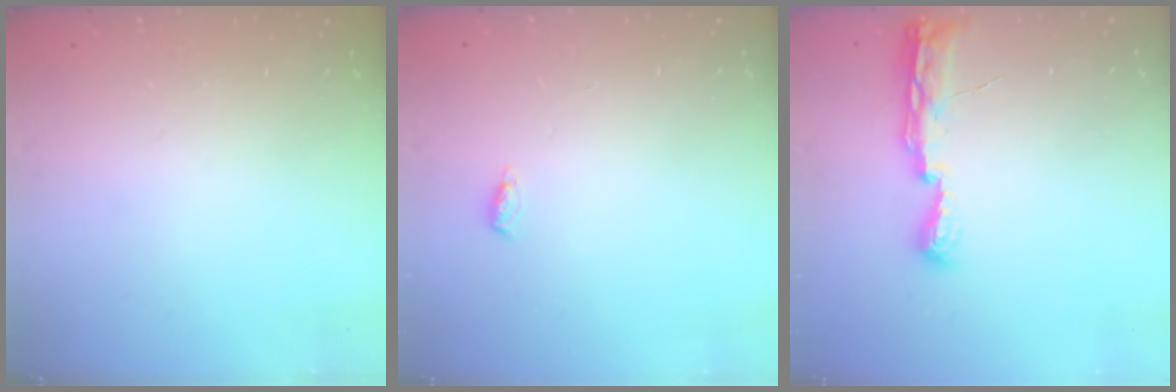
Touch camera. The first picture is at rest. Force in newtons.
{"total": 4.4, "press": 4.1, "slide": 1.5}
{"total": 8.0, "press": 8.0, "slide": 0.8}